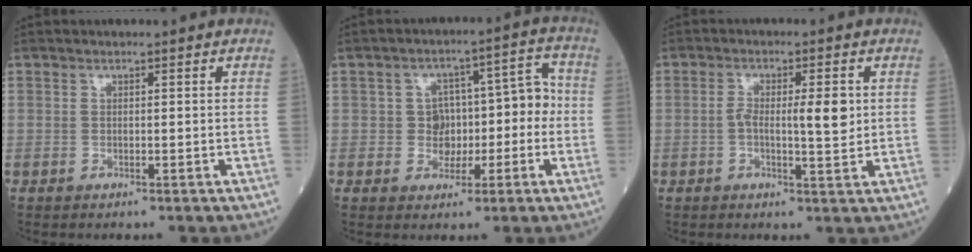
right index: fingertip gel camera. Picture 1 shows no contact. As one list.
[{"total": 7.2, "force": [-1.4, 5.6, 4.2], "torque": [-0.042, 0.044, -0.017]}, {"total": 5.6, "force": [0.3, 1.2, 5.4], "torque": [-0.089, 0.005, 0.002]}]